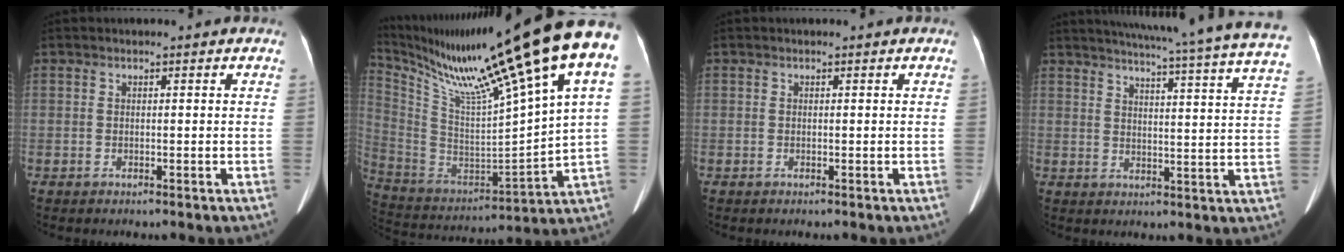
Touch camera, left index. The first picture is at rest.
{"total": 29.4, "force": [20.0, -0.1, 21.6], "torque": [-0.380, -0.028, 0.326]}
{"total": 0.0}
{"total": 25.4, "force": [22.5, -0.9, 11.6], "torque": [-0.175, -0.057, 0.265]}